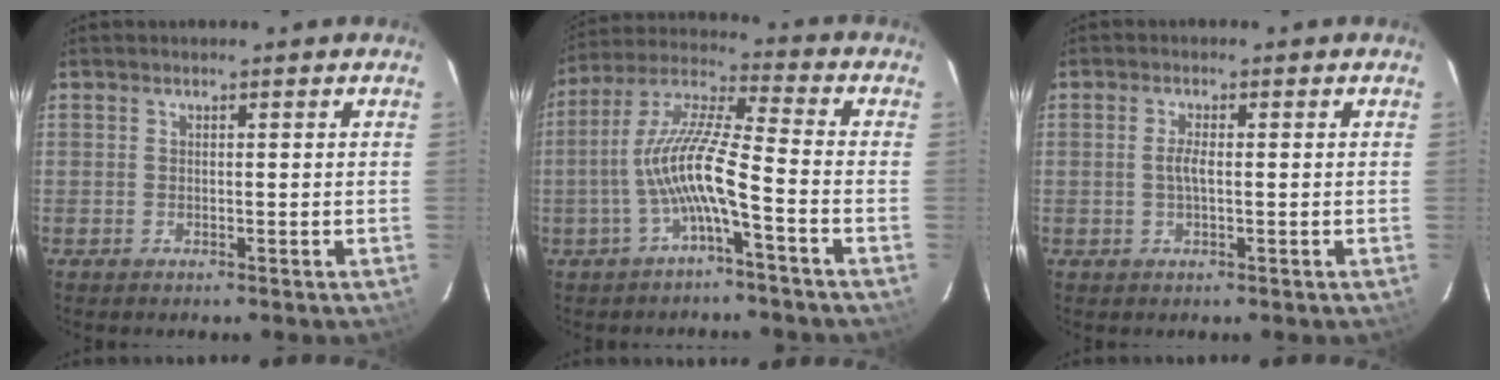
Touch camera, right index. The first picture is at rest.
{"total": 10.5, "force": [-3.7, 0.6, 9.8], "torque": [-0.210, 0.013, -0.071]}
{"total": 2.0, "force": [-0.1, 0.5, 2.0], "torque": [-0.042, 0.001, -0.004]}